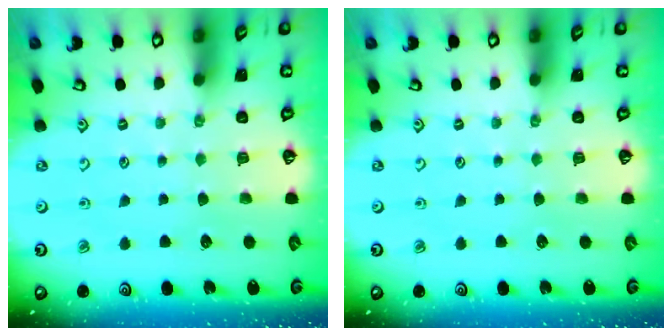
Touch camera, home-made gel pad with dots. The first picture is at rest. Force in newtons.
{"total": 0.0}